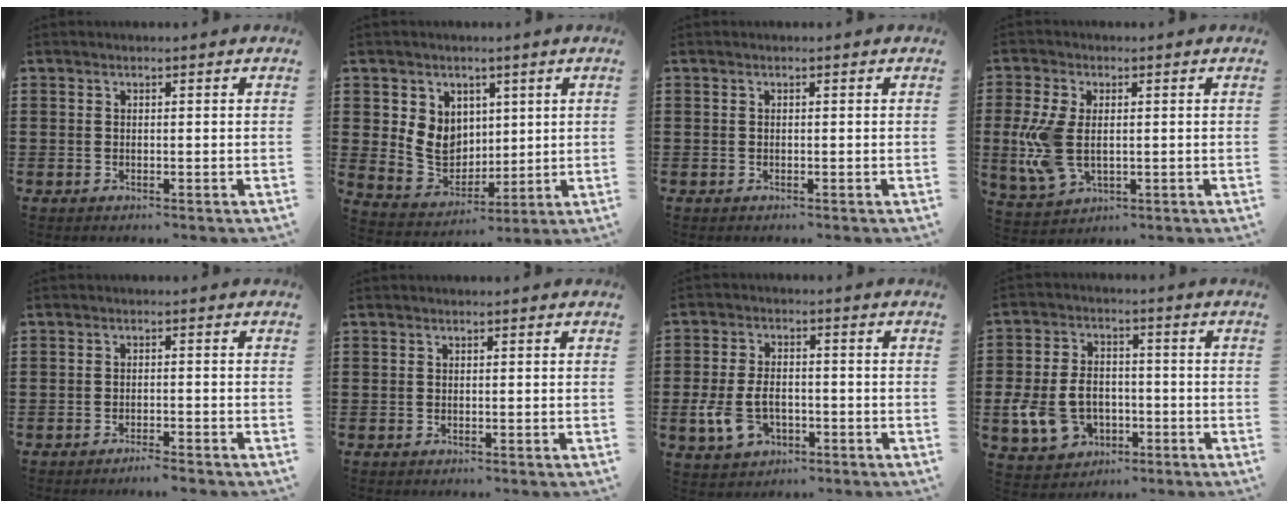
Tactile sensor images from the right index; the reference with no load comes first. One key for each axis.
{"total": 7.5, "fx": 1.7, "fy": 6.7, "fz": 2.7, "tx": -0.063, "ty": 0.007, "tz": 0.035}
{"total": 0.0}
{"total": 8.2, "fx": -0.3, "fy": 4.8, "fz": 6.6, "tx": -0.163, "ty": -0.002, "tz": -0.008}
{"total": 1.8, "fx": -1.7, "fy": -0.1, "fz": 0.6, "tx": -0.012, "ty": 0.001, "tz": -0.032}
{"total": 0.0}
{"total": 6.3, "fx": -2.0, "fy": 4.1, "fz": 4.3, "tx": -0.103, "ty": 0.003, "tz": -0.042}
{"total": 8.5, "fx": -2.2, "fy": 6.6, "fz": 4.9, "tx": -0.132, "ty": 0.013, "tz": -0.044}